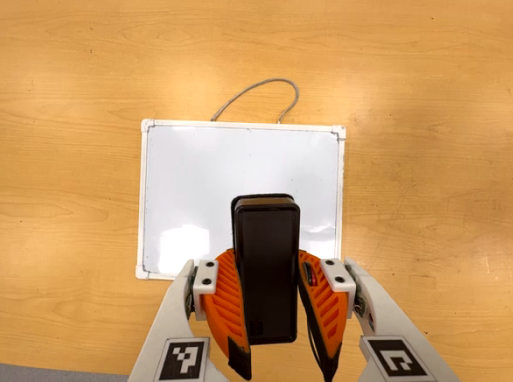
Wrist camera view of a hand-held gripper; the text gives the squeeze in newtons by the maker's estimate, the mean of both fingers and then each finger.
{"total": 6.7, "left": 6.1, "right": 7.3}